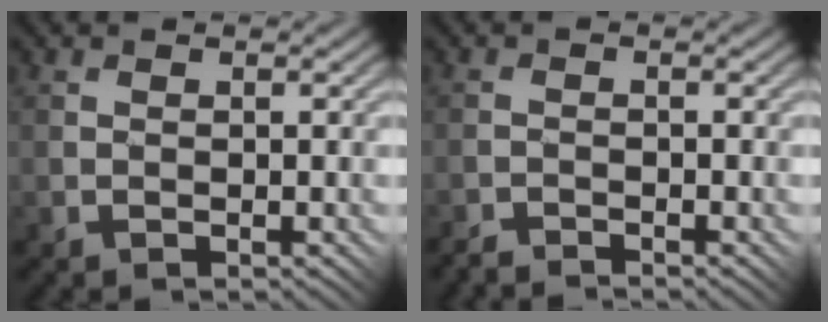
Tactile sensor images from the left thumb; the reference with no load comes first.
{"total": 1.8, "force": [-1.7, -0.3, -0.3], "torque": [0.005, 0.004, -0.038]}